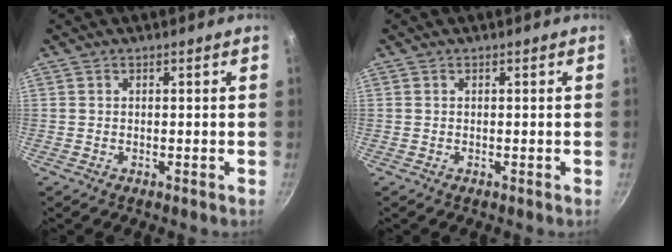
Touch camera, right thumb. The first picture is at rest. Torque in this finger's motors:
{"motor_torque": [0.00, 0.00, 0.18, 0.18, 0.00]}